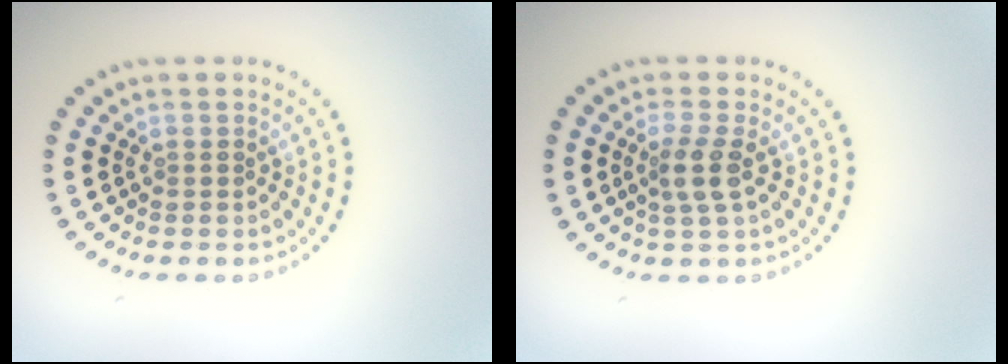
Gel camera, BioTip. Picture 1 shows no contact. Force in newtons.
{"total": 2.3, "press": 1.9, "slide": 1.2}